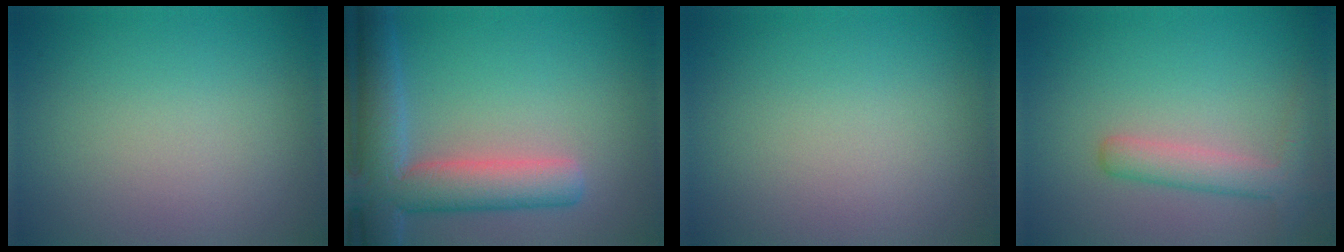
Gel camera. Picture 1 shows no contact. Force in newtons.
{"total": 7.3, "press": 7.2, "slide": 0.8}
{"total": 0.0}
{"total": 2.8, "press": 2.8, "slide": 0.1}